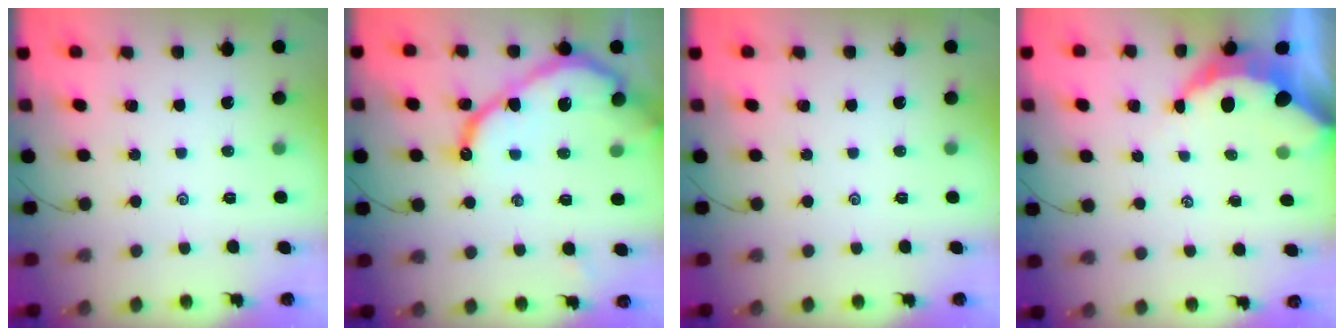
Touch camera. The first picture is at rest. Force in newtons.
{"total": 13.9, "press": 13.8, "slide": 1.3}
{"total": 0.0}
{"total": 6.6, "press": 6.6, "slide": 0.7}